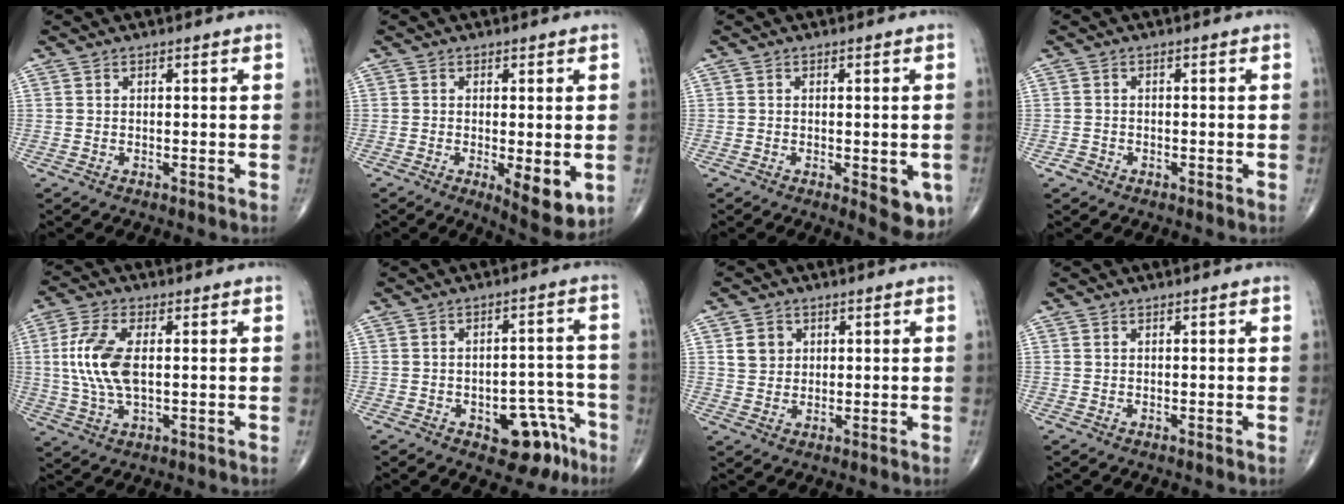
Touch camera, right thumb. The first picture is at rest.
{"total": 7.6, "force": [-1.8, 2.6, 6.9], "torque": [-0.091, -0.021, -0.023]}
{"total": 6.5, "force": [-2.0, 2.5, 5.6], "torque": [-0.049, -0.009, -0.022]}
{"total": 1.3, "force": [-0.9, 1.0, 0.1], "torque": [0.005, 0.005, -0.019]}
{"total": 10.7, "force": [0.9, 5.2, 9.4], "torque": [-0.210, 0.002, 0.019]}
{"total": 9.9, "force": [-5.2, 5.4, 6.5], "torque": [-0.043, 0.048, -0.060]}
{"total": 4.2, "force": [1.4, 3.6, 1.7], "torque": [-0.010, -0.006, 0.026]}
{"total": 0.0}